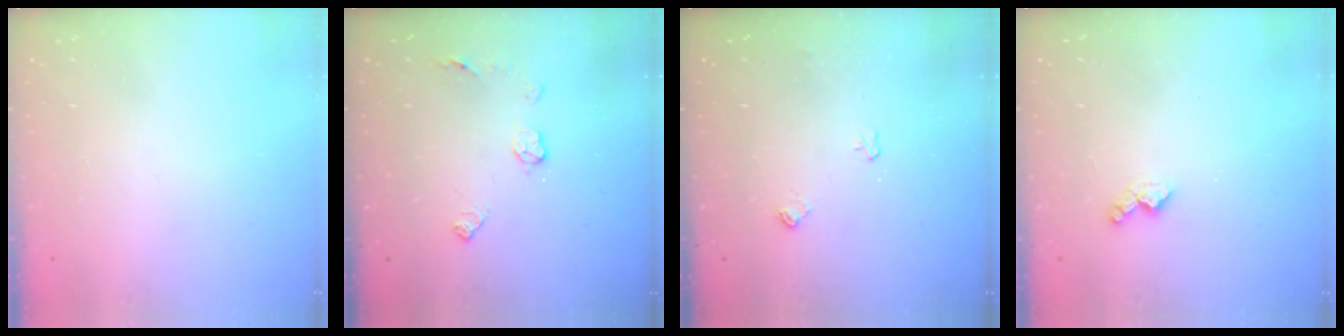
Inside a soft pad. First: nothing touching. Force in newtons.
{"total": 6.3, "press": 6.3, "slide": 0.3}
{"total": 5.0, "press": 5.0, "slide": 0.8}
{"total": 5.9, "press": 5.9, "slide": 0.6}